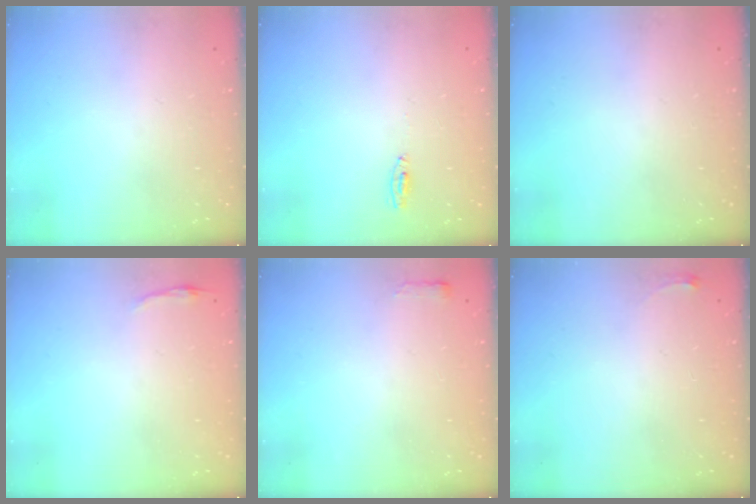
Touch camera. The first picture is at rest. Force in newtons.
{"total": 4.2, "press": 2.6, "slide": 3.3}
{"total": 0.0}
{"total": 2.8, "press": 2.8, "slide": 0.6}
{"total": 2.4, "press": 2.4, "slide": 0.4}
{"total": 2.8, "press": 2.8, "slide": 0.4}